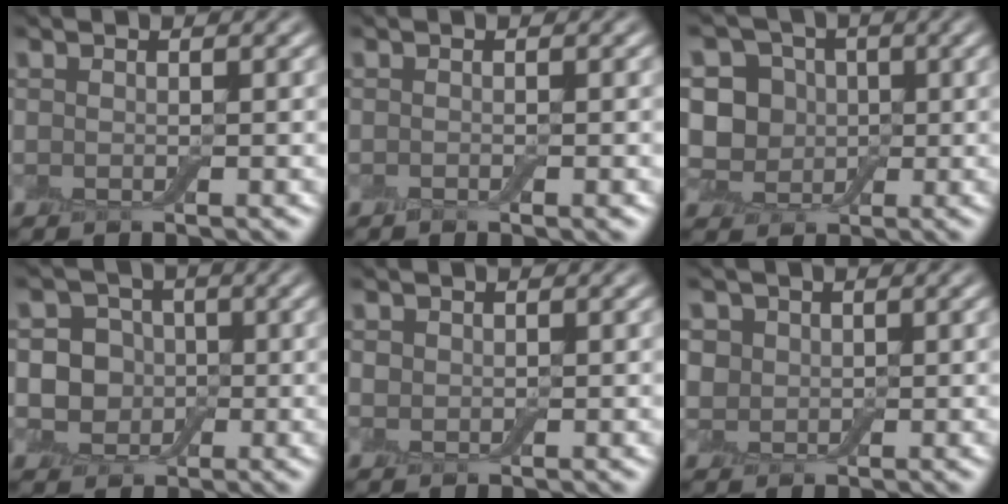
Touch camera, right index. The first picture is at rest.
{"total": 0.7, "force": [-0.4, 0.2, 0.6], "torque": [-0.010, -0.002, -0.007]}
{"total": 5.3, "force": [0.6, 4.8, 2.2], "torque": [-0.021, 0.010, -0.015]}
{"total": 5.7, "force": [-0.3, 5.2, 2.4], "torque": [-0.021, 0.020, -0.033]}
{"total": 0.7, "force": [0.2, 0.7, 0.1], "torque": [0.000, 0.002, 0.000]}
{"total": 3.1, "force": [1.0, 2.7, 1.2], "torque": [-0.025, 0.009, 0.011]}